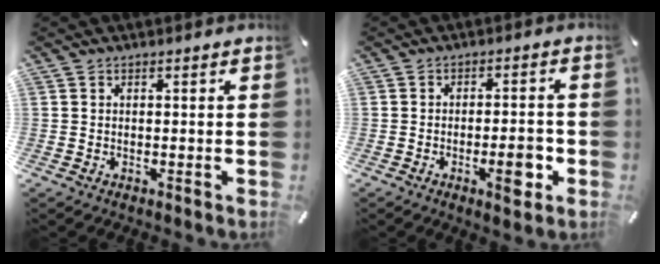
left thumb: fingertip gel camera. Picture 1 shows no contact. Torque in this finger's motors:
{"motor_torque": [0.05, 0.28, 0.01, 0.19, 0.04]}